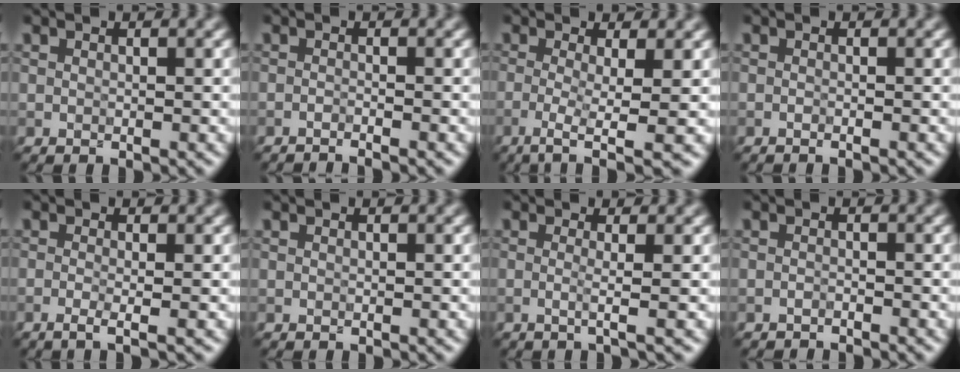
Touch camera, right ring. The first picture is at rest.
{"total": 1.7, "force": [-1.5, 0.2, 0.8], "torque": [-0.011, 0.002, -0.032]}
{"total": 4.2, "force": [-1.4, 0.8, 3.9], "torque": [-0.072, -0.004, -0.034]}
{"total": 0.9, "force": [-0.7, 0.3, 0.6], "torque": [-0.003, -0.002, -0.015]}
{"total": 2.4, "force": [-0.7, 1.0, 2.1], "torque": [-0.020, -0.003, -0.024]}
{"total": 0.0}
{"total": 2.3, "force": [0.2, 0.9, 2.1], "torque": [-0.024, 0.003, -0.027]}
{"total": 1.0, "force": [-1.0, 0.1, 0.0], "torque": [0.001, -0.003, -0.021]}